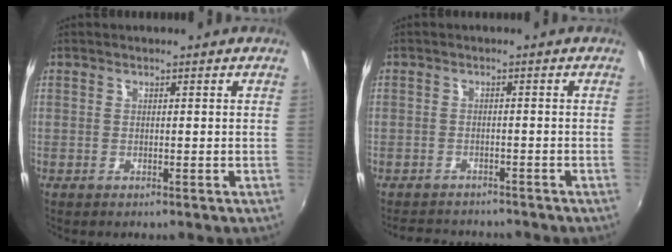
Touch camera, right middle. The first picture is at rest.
{"total": 5.8, "force": [-5.1, 2.4, 1.2], "torque": [-0.038, 0.011, -0.077]}